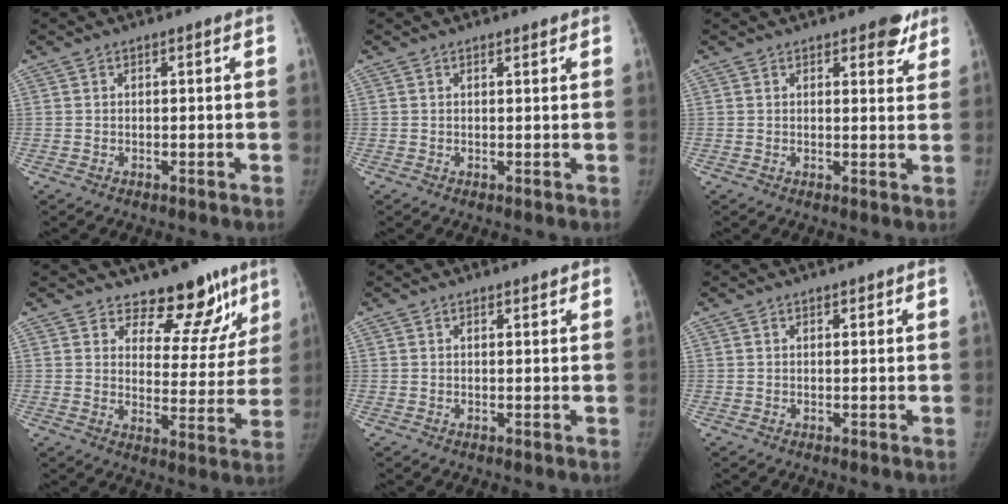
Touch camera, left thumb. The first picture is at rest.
{"total": 0.7, "force": [0.6, 0.2, 0.4], "torque": [-0.007, -0.004, 0.009]}
{"total": 4.5, "force": [3.0, 2.2, 2.6], "torque": [-0.001, -0.014, 0.034]}
{"total": 12.1, "force": [9.5, 6.1, 4.4], "torque": [-0.002, -0.074, 0.125]}
{"total": 1.1, "force": [0.8, 0.4, 0.5], "torque": [-0.005, -0.004, 0.010]}
{"total": 0.9, "force": [0.6, 0.5, 0.5], "torque": [-0.003, -0.002, 0.007]}